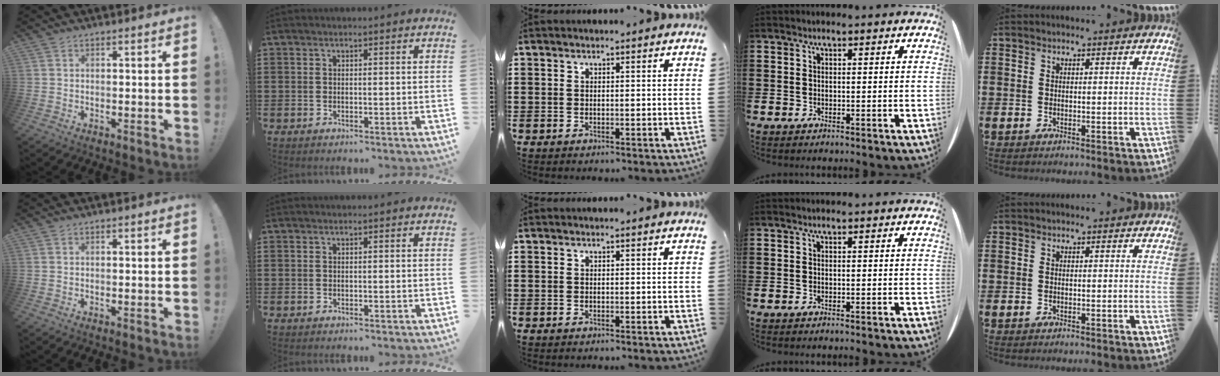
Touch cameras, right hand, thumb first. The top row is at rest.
{}